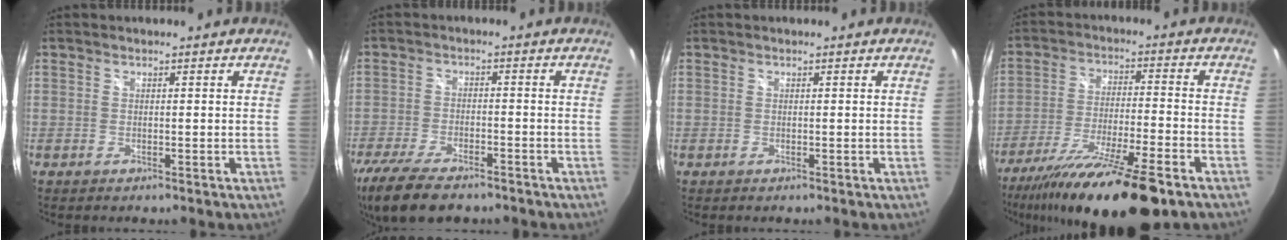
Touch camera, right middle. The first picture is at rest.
{"total": 14.4, "force": [-11.1, 4.8, 7.9], "torque": [-0.185, -0.046, -0.191]}
{"total": 0.0}
{"total": 20.2, "force": [-15.1, 2.3, 13.2], "torque": [-0.247, -0.044, -0.250]}